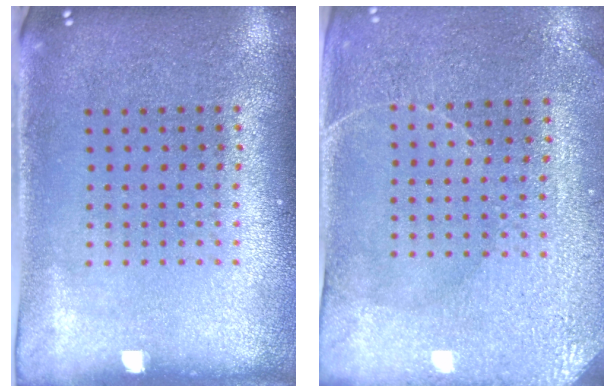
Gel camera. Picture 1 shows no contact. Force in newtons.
{"total": 3.0, "press": 2.9, "slide": 0.3}